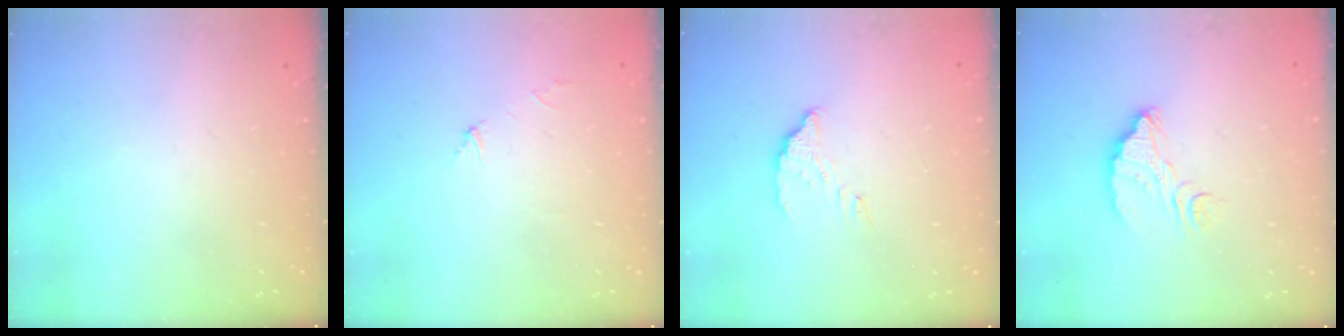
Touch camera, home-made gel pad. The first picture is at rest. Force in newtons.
{"total": 2.9, "press": 2.9, "slide": 0.3}
{"total": 3.1, "press": 3.1, "slide": 0.1}
{"total": 7.2, "press": 7.2, "slide": 0.5}